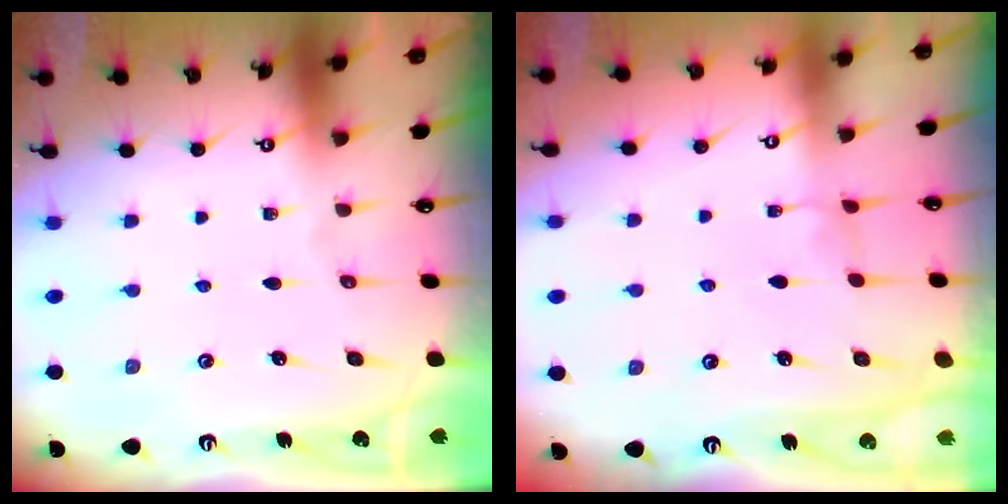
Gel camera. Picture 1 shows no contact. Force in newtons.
{"total": 2.6, "press": 2.6, "slide": 0.2}